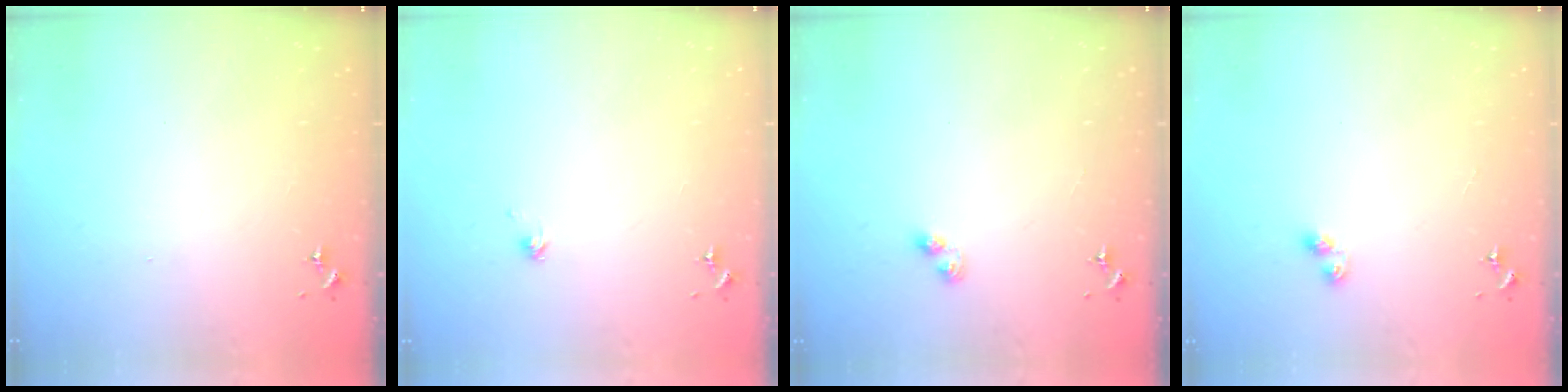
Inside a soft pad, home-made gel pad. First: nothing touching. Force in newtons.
{"total": 2.1, "press": 2.1, "slide": 0.2}
{"total": 2.6, "press": 2.6, "slide": 0.4}
{"total": 5.8, "press": 5.8, "slide": 0.4}